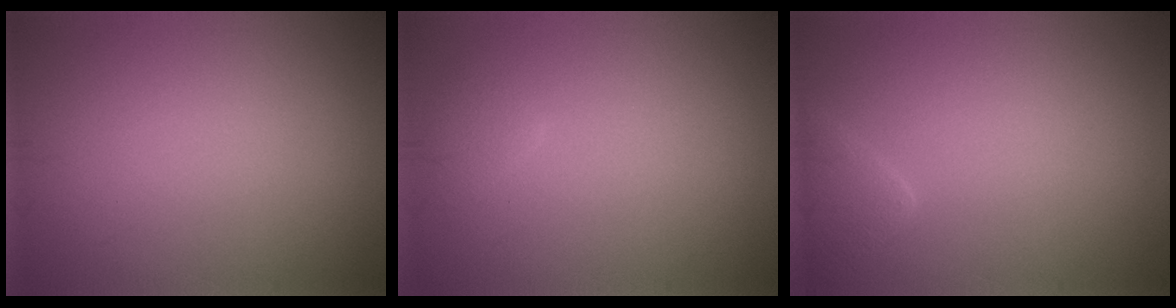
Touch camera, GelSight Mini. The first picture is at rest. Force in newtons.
{"total": 0.9, "press": 0.9, "slide": 0.1}
{"total": 2.2, "press": 2.2, "slide": 0.1}